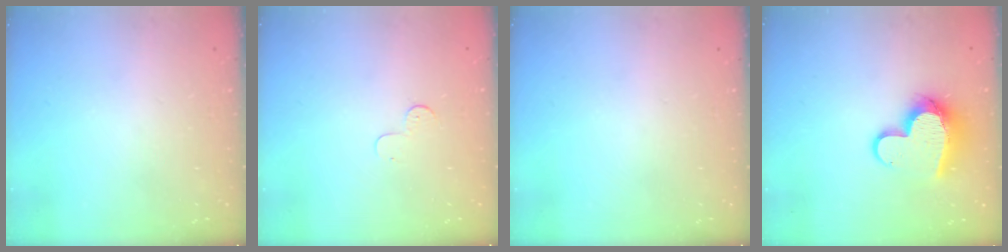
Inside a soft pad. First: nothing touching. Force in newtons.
{"total": 3.7, "press": 3.7, "slide": 0.3}
{"total": 0.0}
{"total": 12.9, "press": 12.8, "slide": 1.3}